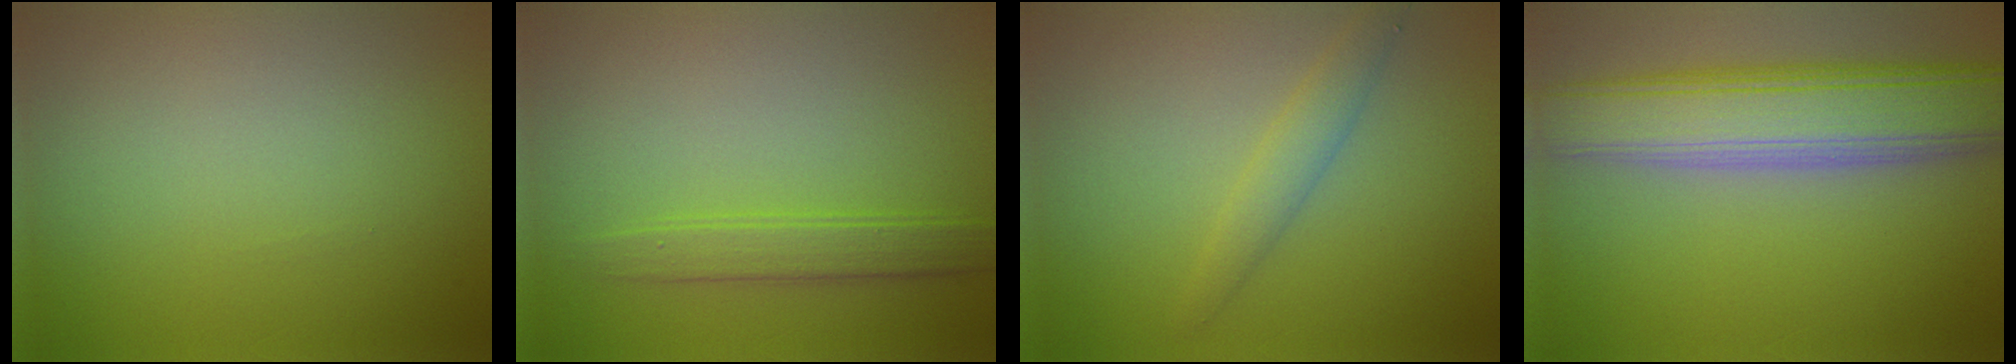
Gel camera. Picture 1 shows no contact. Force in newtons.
{"total": 2.6, "press": 2.6, "slide": 0.0}
{"total": 1.9, "press": 1.9, "slide": 0.1}
{"total": 8.0, "press": 7.9, "slide": 0.5}